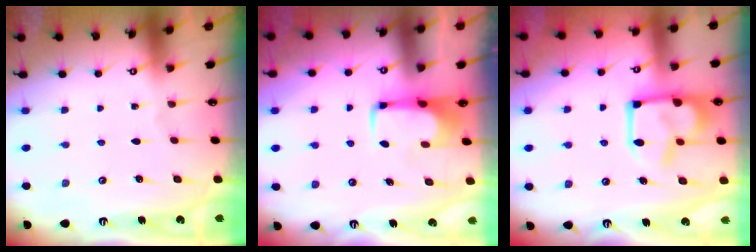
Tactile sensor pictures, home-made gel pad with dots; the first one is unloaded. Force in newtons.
{"total": 1.6, "press": 1.5, "slide": 0.5}
{"total": 9.5, "press": 9.4, "slide": 1.4}